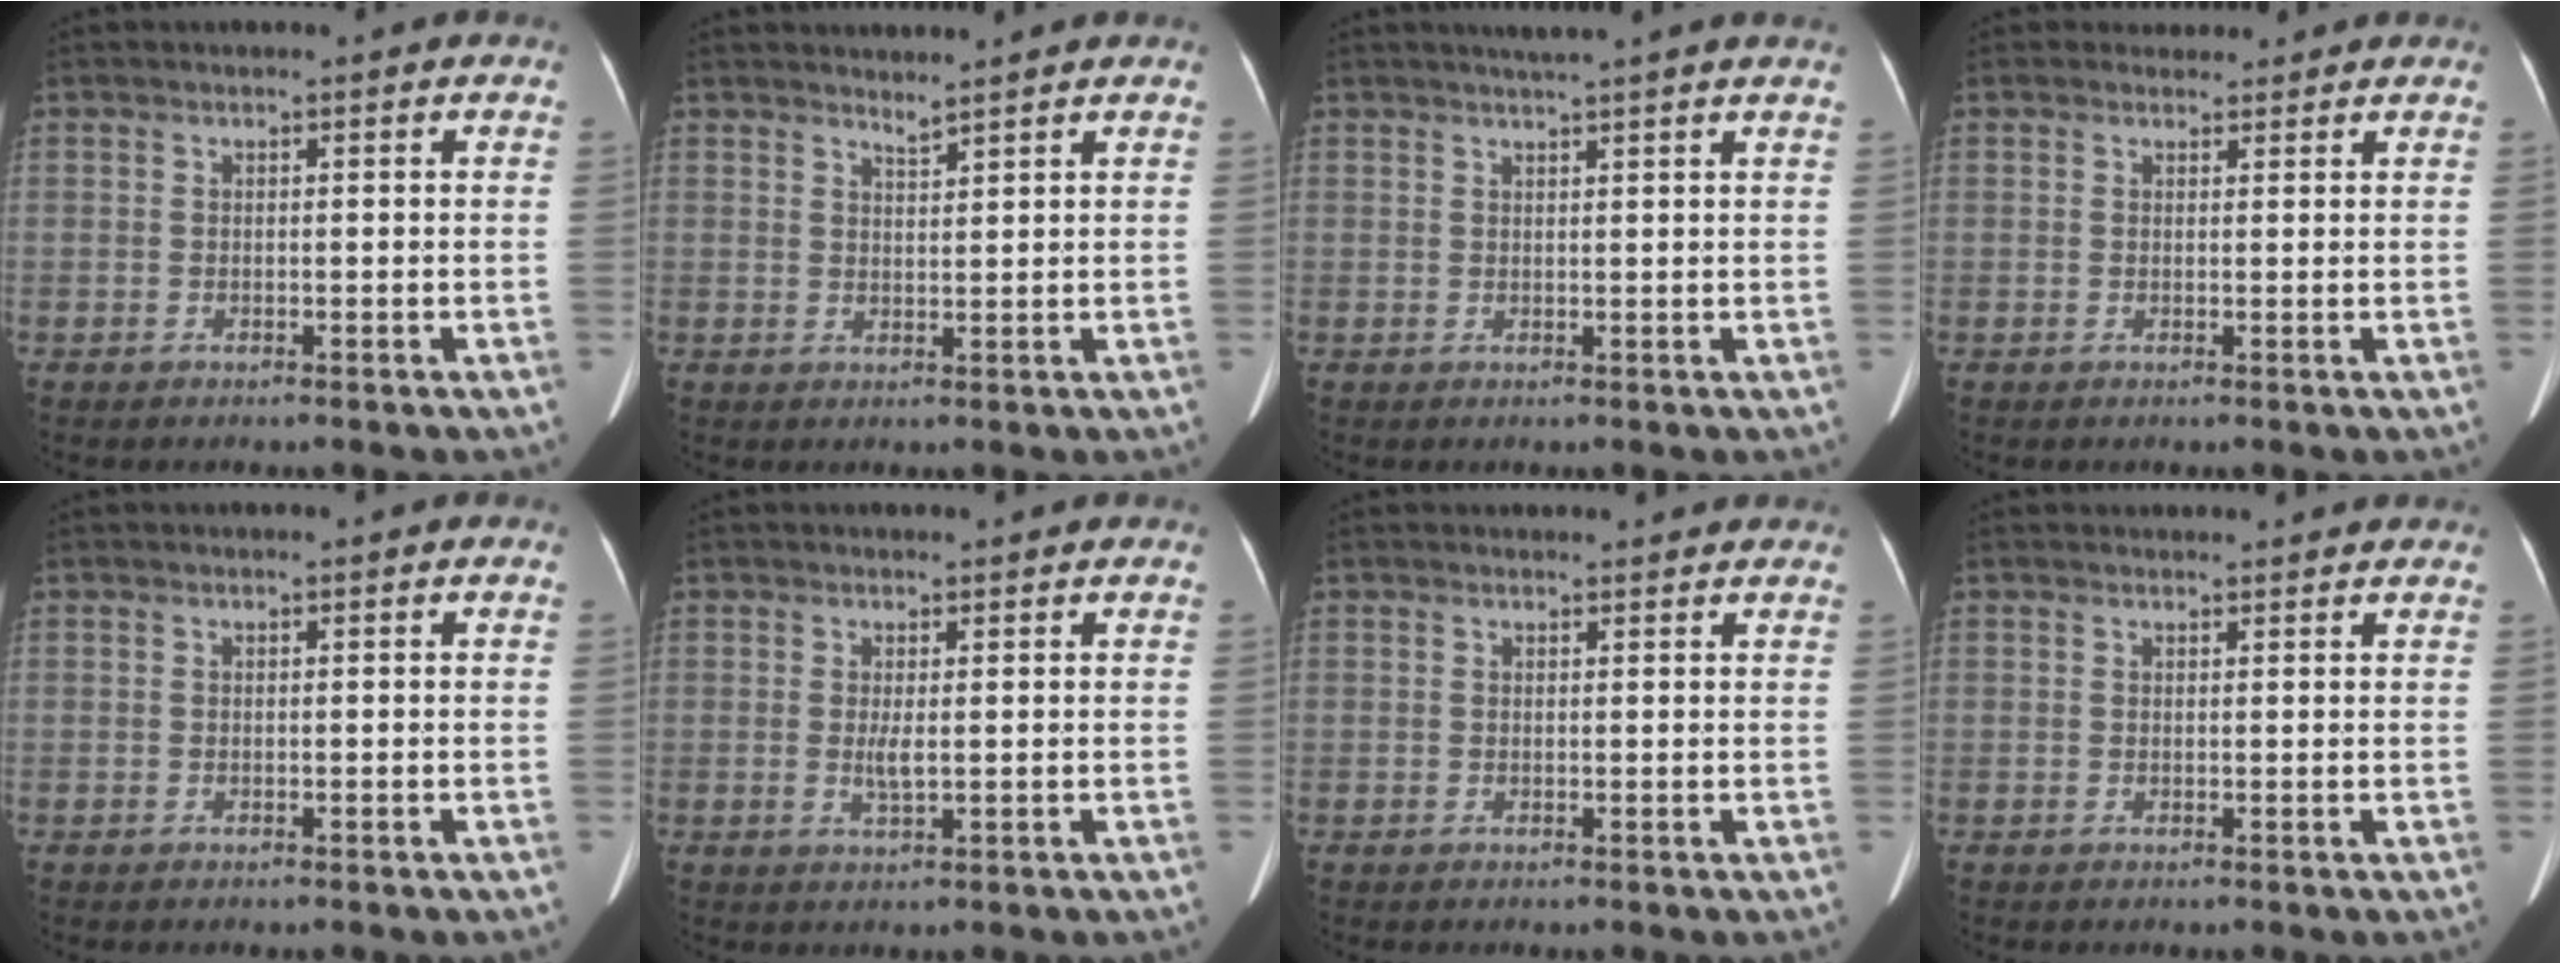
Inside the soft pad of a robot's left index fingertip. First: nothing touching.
{"total": 1.8, "force": [1.7, -0.3, 0.2], "torque": [-0.011, -0.003, 0.032]}
{"total": 4.9, "force": [4.2, -0.9, 2.3], "torque": [-0.032, 0.017, 0.051]}
{"total": 1.8, "force": [1.6, 0.8, -0.2], "torque": [0.003, 0.008, 0.021]}
{"total": 0.0}
{"total": 1.9, "force": [0.3, 0.3, 1.8], "torque": [-0.040, -0.003, 0.008]}
{"total": 3.3, "force": [3.2, 0.7, 0.4], "torque": [-0.008, 0.015, 0.033]}
{"total": 3.8, "force": [3.7, 0.7, 0.6], "torque": [-0.010, 0.021, 0.042]}